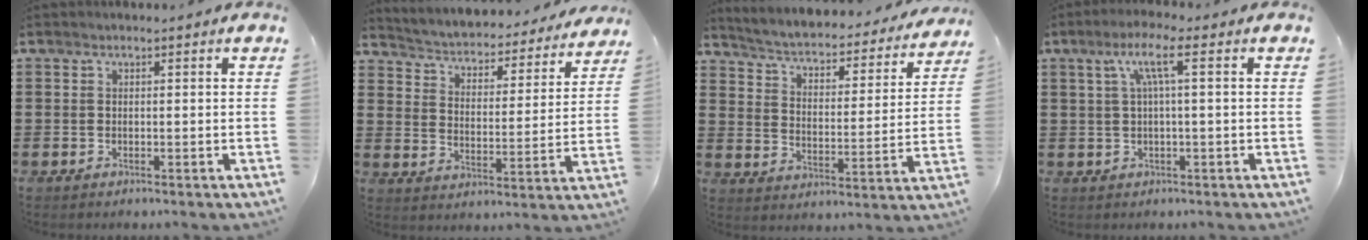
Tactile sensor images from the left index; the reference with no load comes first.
{"total": 2.7, "force": [2.6, 0.5, 0.4], "torque": [-0.028, -0.030, 0.033]}
{"total": 2.9, "force": [2.5, 0.4, 1.2], "torque": [-0.042, -0.028, 0.031]}
{"total": 5.2, "force": [1.3, 0.3, 5.0], "torque": [-0.100, 0.004, 0.018]}